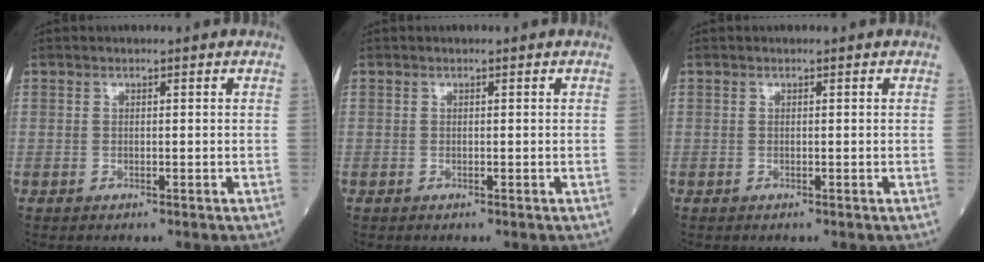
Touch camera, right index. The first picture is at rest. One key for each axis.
{"total": 0.0}
{"total": 0.0}